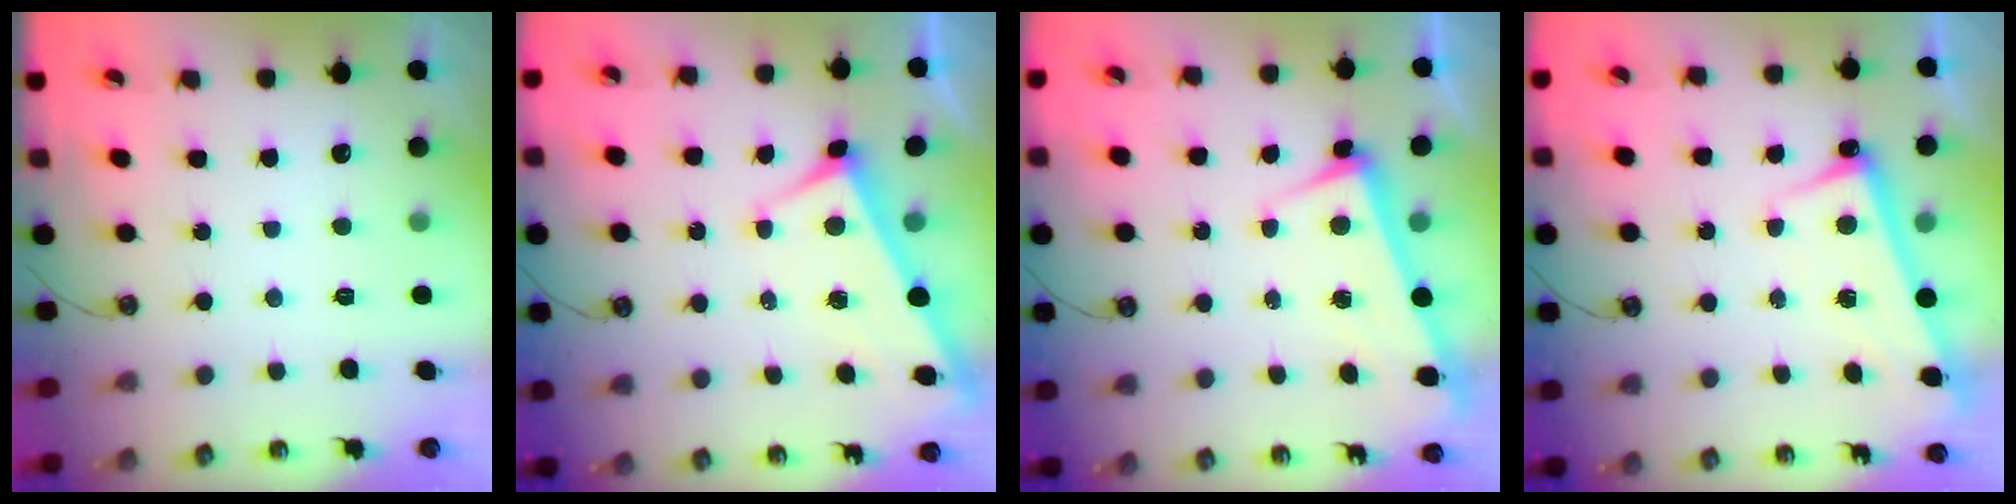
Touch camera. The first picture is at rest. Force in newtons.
{"total": 3.6, "press": 3.6, "slide": 0.3}
{"total": 3.4, "press": 3.2, "slide": 1.0}
{"total": 2.7, "press": 2.7, "slide": 0.6}